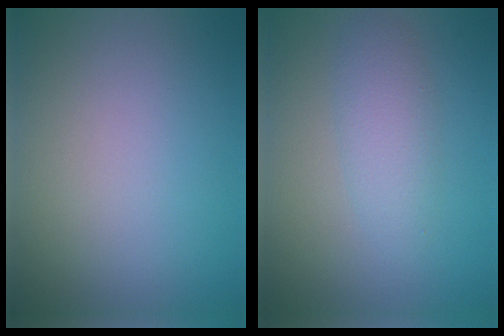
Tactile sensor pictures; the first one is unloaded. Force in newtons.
{"total": 2.6, "press": 2.6, "slide": 0.1}